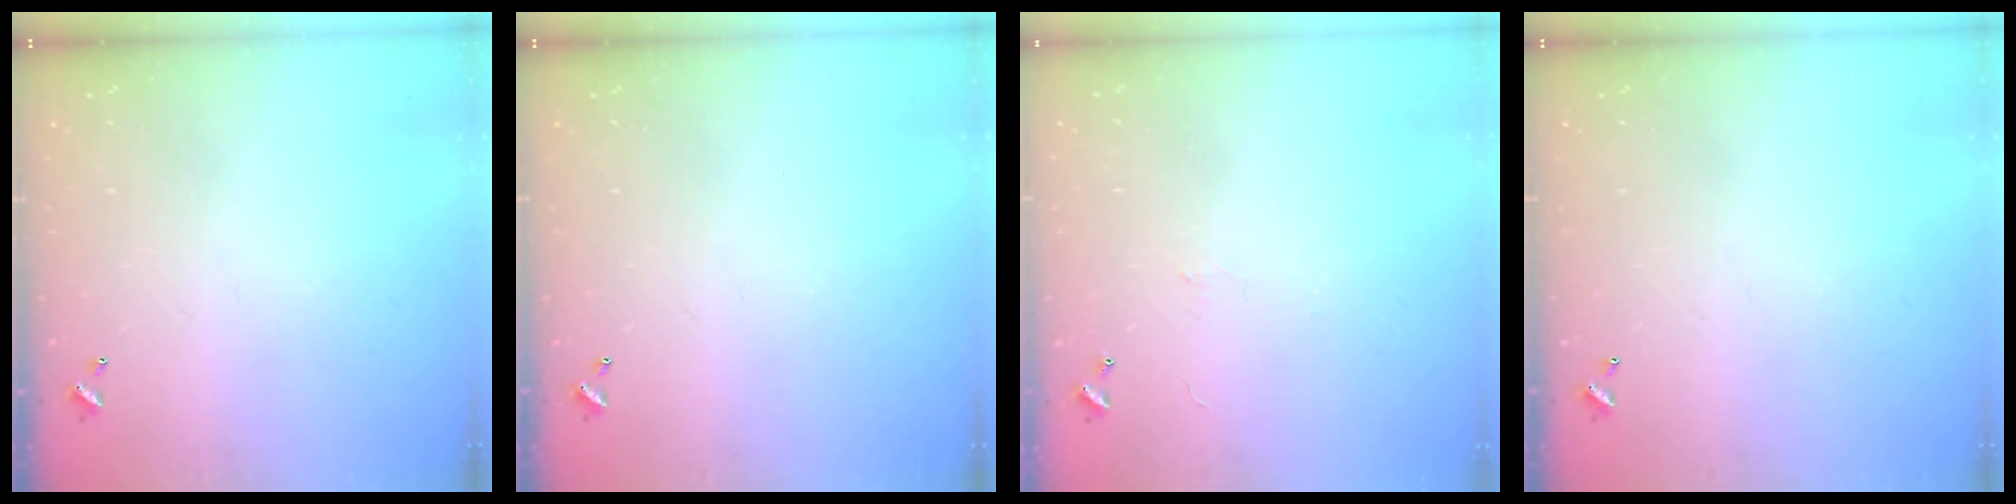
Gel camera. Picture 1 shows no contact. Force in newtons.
{"total": 0.0}
{"total": 0.6, "press": 0.5, "slide": 0.4}
{"total": 0.0}